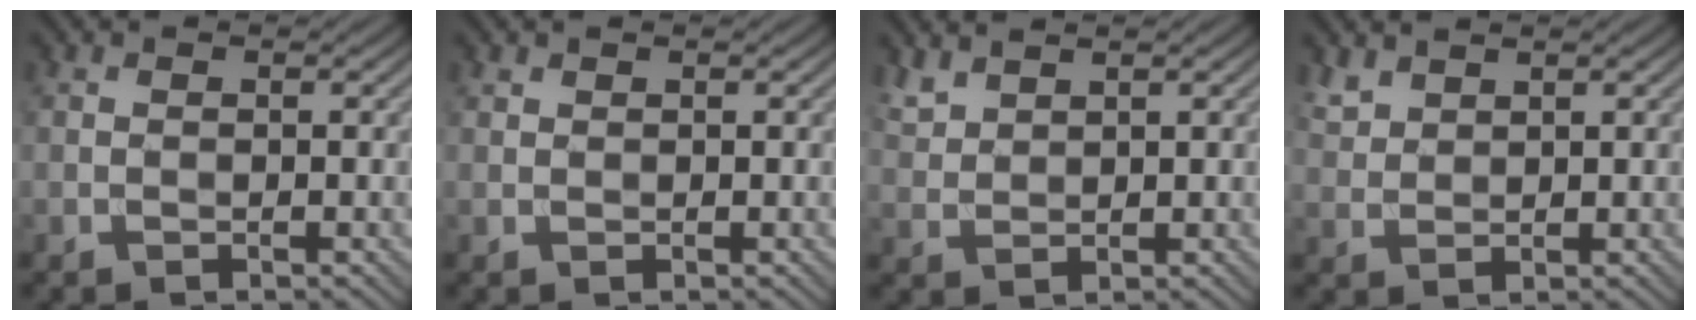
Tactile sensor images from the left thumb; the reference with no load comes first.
{"total": 0.5, "force": [0.5, 0.2, 0.1], "torque": [-0.003, 0.000, 0.012]}
{"total": 2.5, "force": [2.2, 0.7, 0.9], "torque": [-0.028, 0.002, 0.055]}
{"total": 2.5, "force": [2.1, 1.0, 0.9], "torque": [-0.026, 0.002, 0.051]}